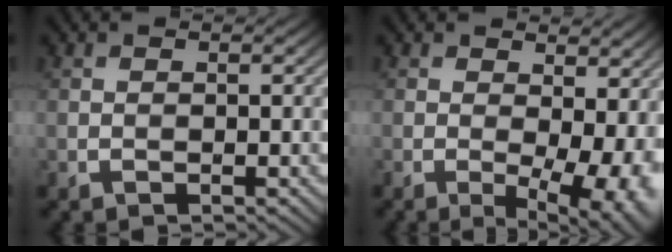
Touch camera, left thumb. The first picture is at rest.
{"total": 10.4, "force": [-1.1, 4.8, 9.1], "torque": [-0.114, -0.008, -0.002]}